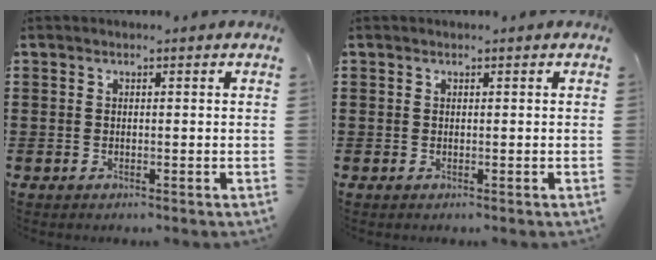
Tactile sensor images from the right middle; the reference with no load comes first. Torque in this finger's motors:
{"motor_torque": [0.01, 0.00, -0.01, -0.01]}